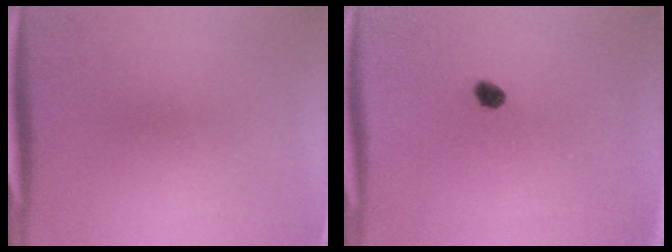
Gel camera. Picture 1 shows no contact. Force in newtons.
{"total": 2.2}